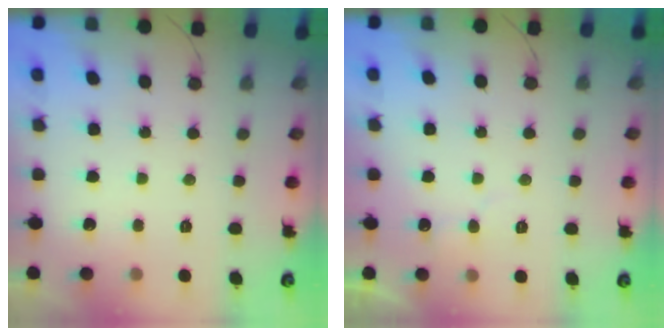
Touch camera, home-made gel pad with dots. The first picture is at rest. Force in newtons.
{"total": 4.5, "press": 4.5, "slide": 0.5}